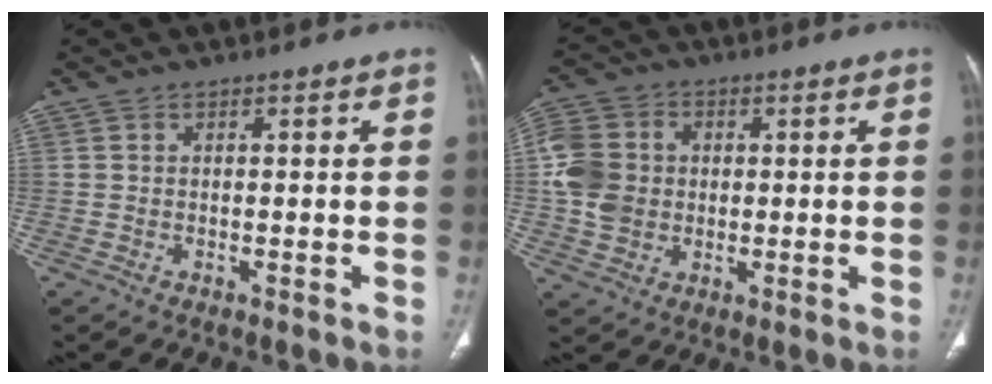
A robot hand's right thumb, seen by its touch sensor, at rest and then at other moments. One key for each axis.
{"total": 10.1, "fx": 0.2, "fy": 8.7, "fz": 5.3, "tx": -0.096, "ty": 0.012, "tz": 0.000}